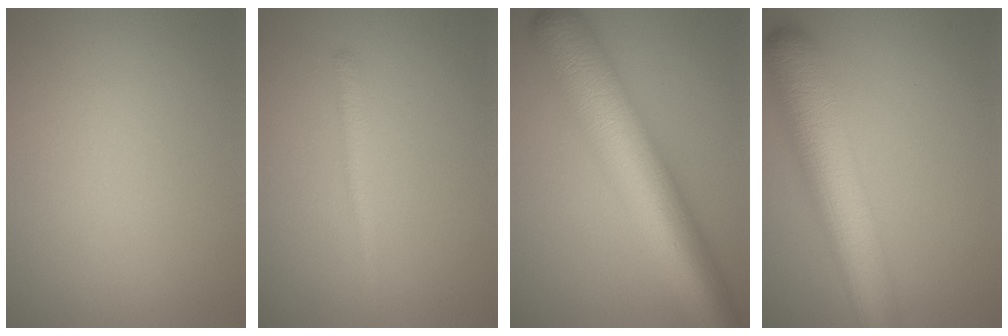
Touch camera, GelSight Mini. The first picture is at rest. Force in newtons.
{"total": 1.5, "press": 1.5, "slide": 0.1}
{"total": 11.3, "press": 11.3, "slide": 0.2}
{"total": 8.8, "press": 8.8, "slide": 0.5}